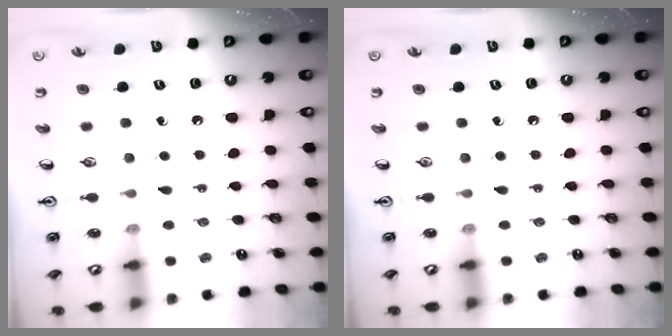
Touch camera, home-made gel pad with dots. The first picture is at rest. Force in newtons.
{"total": 0.0}